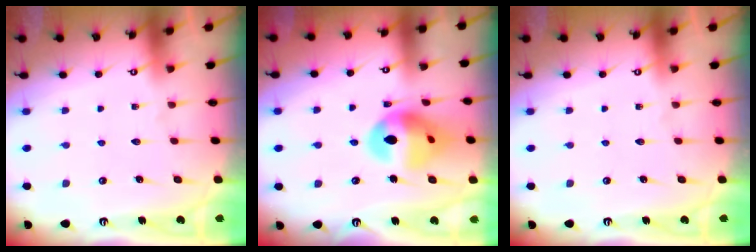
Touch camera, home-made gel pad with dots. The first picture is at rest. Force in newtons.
{"total": 14.9, "press": 14.8, "slide": 1.5}
{"total": 0.0}